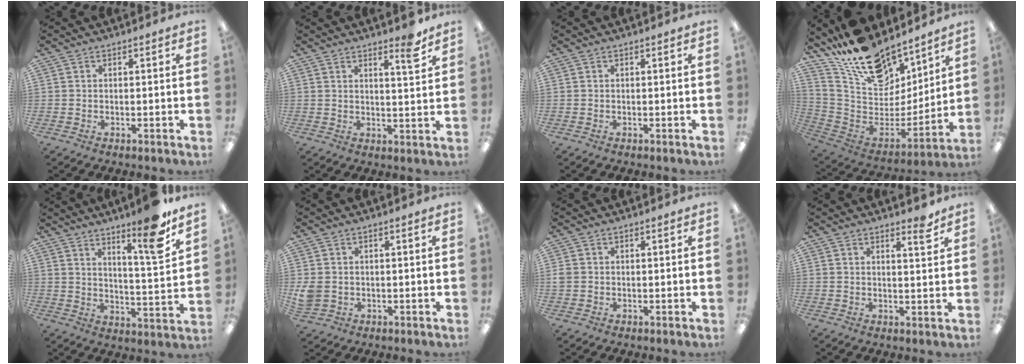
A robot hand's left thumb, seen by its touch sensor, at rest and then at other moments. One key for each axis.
{"total": 5.8, "fx": 4.4, "fy": 0.7, "fz": 3.6, "tx": -0.043, "ty": -0.033, "tz": 0.066}
{"total": 0.0}
{"total": 19.3, "fx": 15.5, "fy": 8.8, "fz": 7.4, "tx": -0.153, "ty": -0.118, "tz": 0.284}
{"total": 13.0, "fx": 9.8, "fy": 1.1, "fz": 8.4, "tx": -0.117, "ty": -0.070, "tz": 0.153}
{"total": 3.4, "fx": 0.3, "fy": 2.9, "fz": 1.7, "tx": -0.031, "ty": 0.000, "tz": 0.004}
{"total": 1.2, "fx": 0.0, "fy": 1.1, "fz": 0.5, "tx": -0.011, "ty": 0.004, "tz": 0.000}
{"total": 3.9, "fx": 3.2, "fy": 0.6, "fz": 2.1, "tx": -0.016, "ty": -0.025, "tz": 0.050}